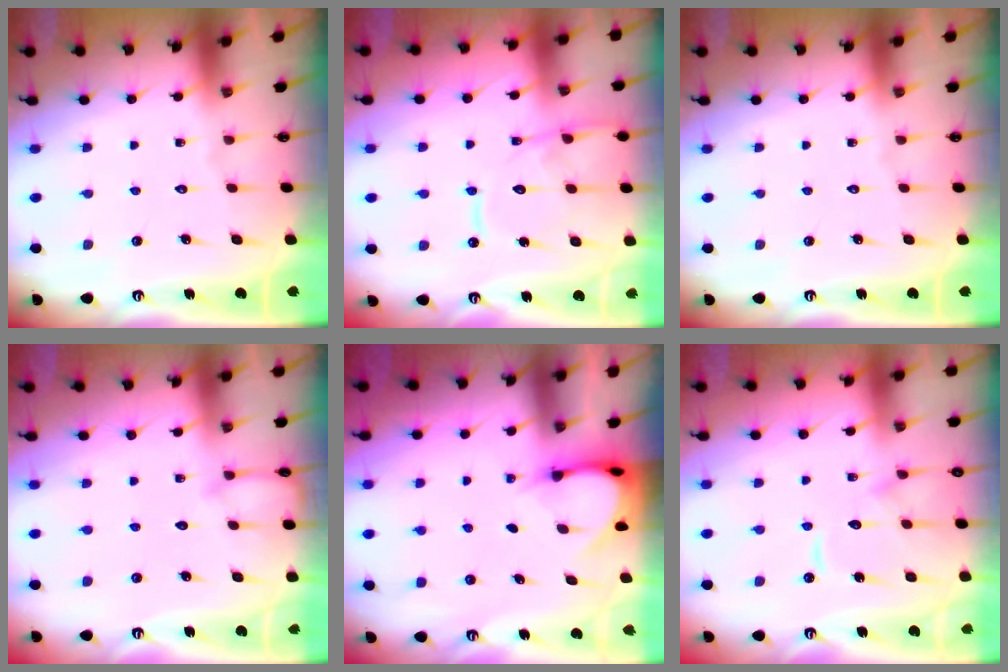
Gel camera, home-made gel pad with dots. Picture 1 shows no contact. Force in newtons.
{"total": 13.6, "press": 13.6, "slide": 1.4}
{"total": 0.0}
{"total": 3.3, "press": 3.3, "slide": 0.3}
{"total": 4.0, "press": 4.0, "slide": 0.3}
{"total": 10.7, "press": 10.6, "slide": 1.1}